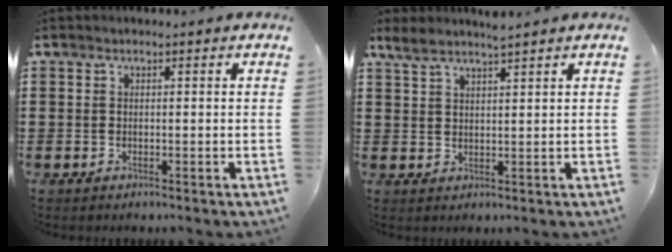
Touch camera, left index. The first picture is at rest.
{"total": 3.1, "force": [2.8, 0.0, 1.3], "torque": [-0.033, -0.002, 0.054]}